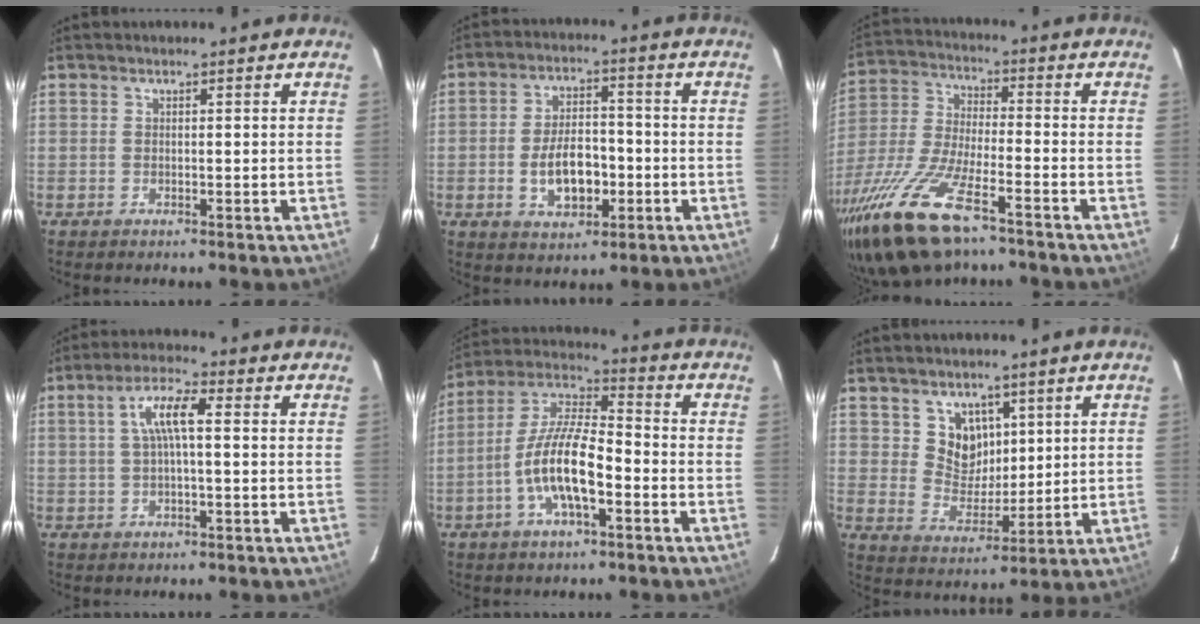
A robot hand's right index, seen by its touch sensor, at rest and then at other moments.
{"total": 9.1, "force": [-2.4, 5.1, 7.2], "torque": [-0.139, 0.012, -0.030]}
{"total": 20.6, "force": [-13.6, 6.4, 14.0], "torque": [-0.309, -0.049, -0.260]}
{"total": 6.1, "force": [0.7, 1.3, 5.9], "torque": [-0.113, 0.013, 0.015]}
{"total": 12.4, "force": [-4.5, 3.7, 11.0], "torque": [-0.224, 0.003, -0.088]}
{"total": 7.3, "force": [3.8, 6.0, 2.0], "torque": [-0.031, -0.003, 0.079]}